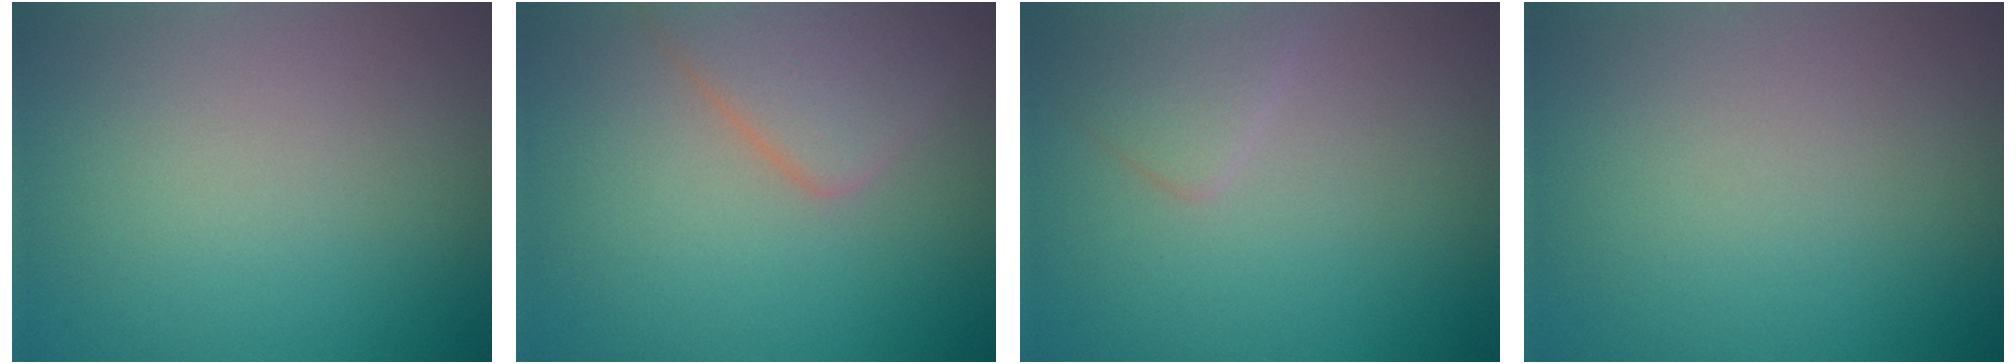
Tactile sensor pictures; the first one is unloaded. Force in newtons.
{"total": 4.2, "press": 4.2, "slide": 0.2}
{"total": 2.0, "press": 2.0, "slide": 0.0}
{"total": 0.0}